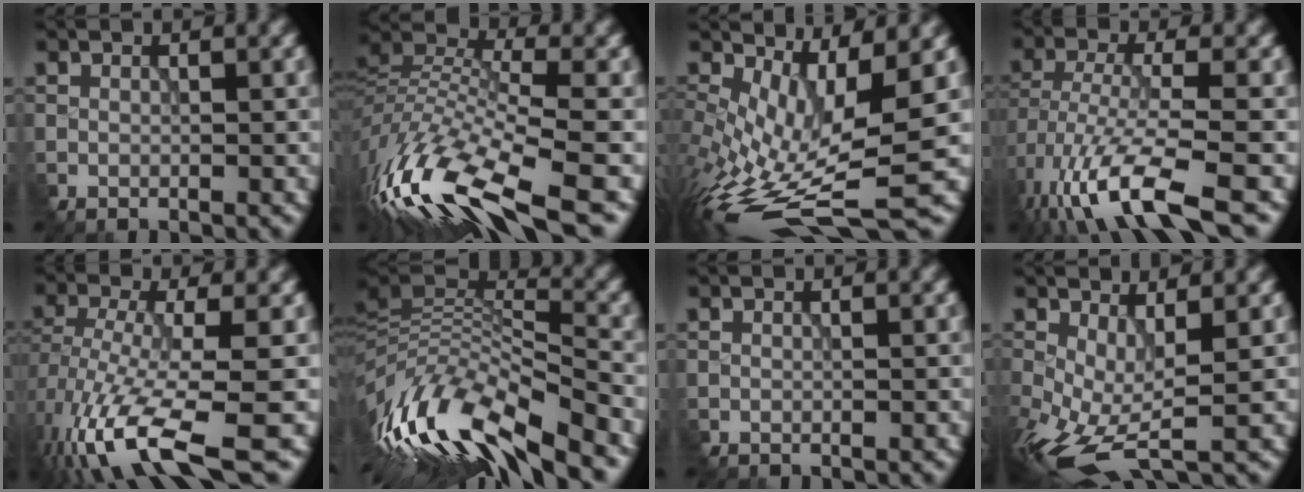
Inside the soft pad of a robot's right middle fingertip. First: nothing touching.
{"total": 13.8, "force": [-7.5, 5.1, 10.4], "torque": [-0.238, 0.006, -0.133]}
{"total": 9.3, "force": [-1.9, 3.2, 8.5], "torque": [-0.186, -0.030, -0.011]}
{"total": 9.0, "force": [-5.2, 2.9, 6.7], "torque": [-0.143, -0.008, -0.094]}
{"total": 9.7, "force": [-4.9, 2.8, 7.9], "torque": [-0.170, -0.007, -0.081]}
{"total": 12.4, "force": [-6.9, 3.9, 9.5], "torque": [-0.196, 0.019, -0.123]}
{"total": 0.0}
{"total": 6.1, "force": [-2.0, 2.6, 5.2], "torque": [-0.135, -0.019, -0.029]}